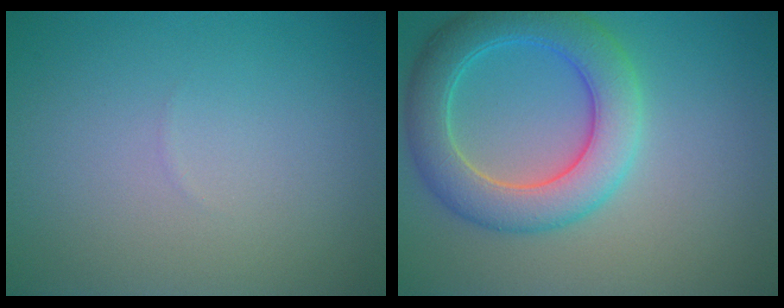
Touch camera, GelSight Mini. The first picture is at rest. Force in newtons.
{"total": 6.4, "press": 6.4, "slide": 0.3}